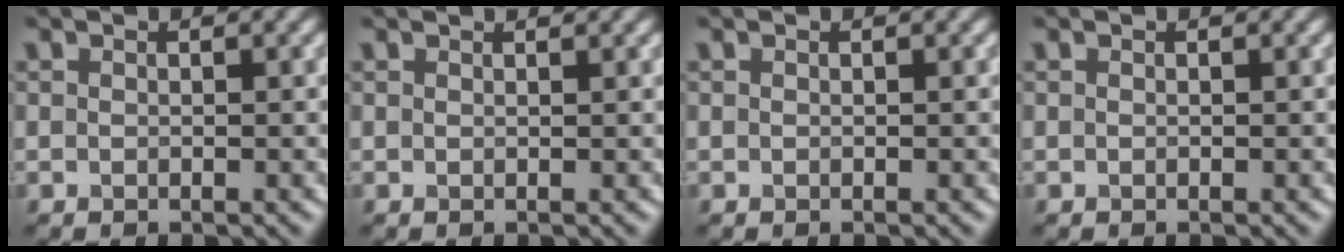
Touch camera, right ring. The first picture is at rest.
{"total": 1.2, "force": [1.1, 0.3, 0.4], "torque": [-0.006, -0.002, 0.005]}
{"total": 0.0}
{"total": 0.0}